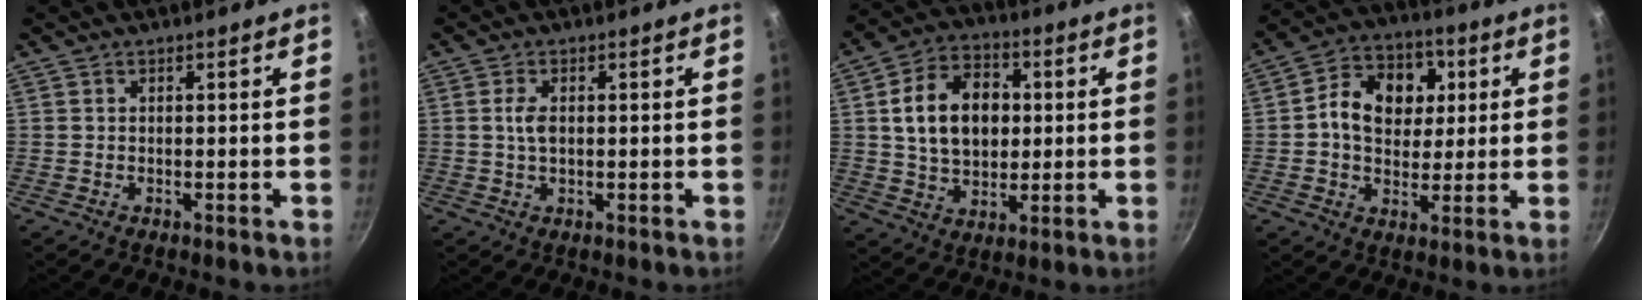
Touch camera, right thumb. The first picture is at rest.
{"total": 3.0, "force": [0.4, 1.6, 2.5], "torque": [-0.049, 0.004, 0.006]}
{"total": 15.2, "force": [2.0, 10.8, 10.5], "torque": [-0.145, 0.012, 0.031]}
{"total": 13.6, "force": [2.5, 10.6, 8.3], "torque": [-0.100, 0.009, 0.025]}